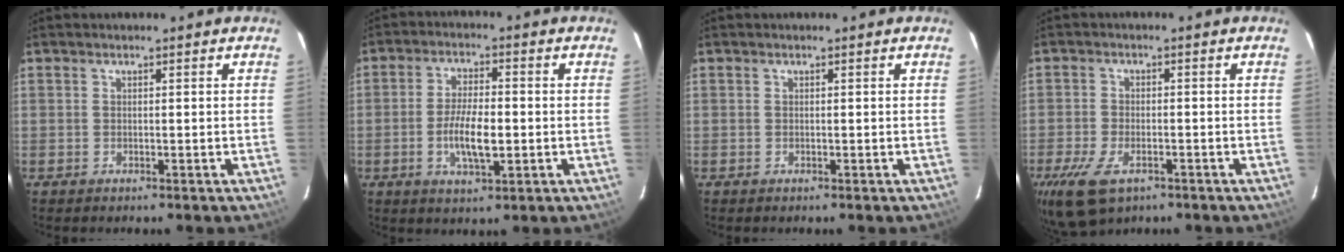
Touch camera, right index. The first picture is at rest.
{"total": 7.7, "force": [-1.6, 2.6, 7.1], "torque": [-0.138, -0.003, -0.028]}
{"total": 0.0}
{"total": 10.2, "force": [-5.7, 5.4, 6.4], "torque": [-0.160, -0.028, -0.101]}